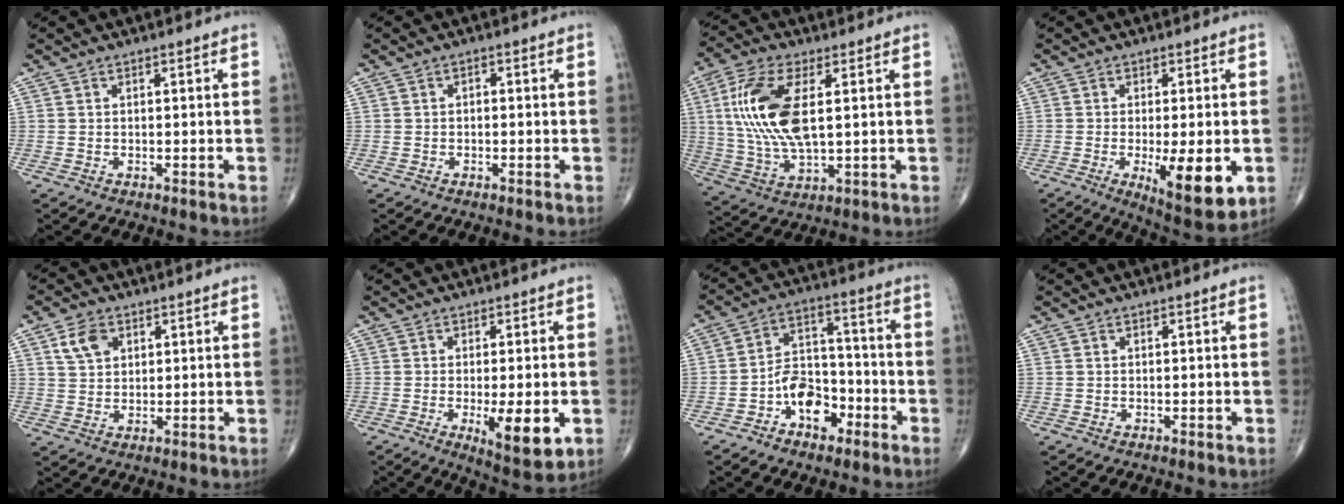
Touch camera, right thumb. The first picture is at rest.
{"total": 0.7, "force": [-0.2, 0.5, 0.4], "torque": [0.001, 0.003, -0.007]}
{"total": 15.6, "force": [2.8, 6.7, 13.8], "torque": [-0.298, -0.006, 0.057]}
{"total": 11.6, "force": [-2.9, 3.6, 10.6], "torque": [-0.151, -0.023, -0.036]}
{"total": 5.5, "force": [2.4, 3.8, 3.1], "torque": [-0.042, -0.007, 0.047]}
{"total": 9.3, "force": [-2.3, 2.8, 8.5], "torque": [-0.120, -0.022, -0.030]}
{"total": 9.9, "force": [-4.6, 6.4, 6.0], "torque": [-0.072, 0.050, -0.082]}
{"total": 0.0}